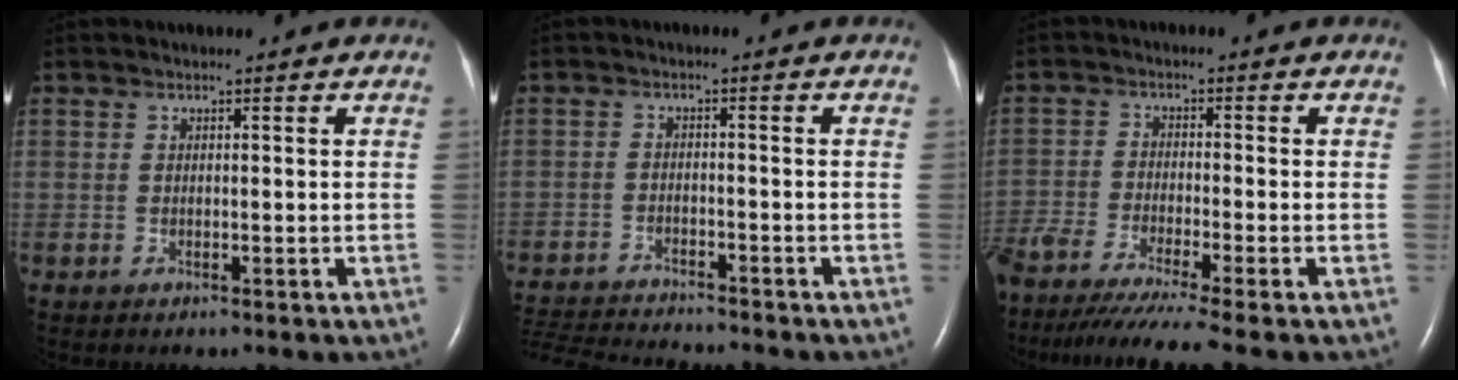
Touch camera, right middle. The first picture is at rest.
{"total": 11.8, "force": [-11.2, 1.1, 3.6], "torque": [-0.074, -0.010, -0.177]}
{"total": 12.0, "force": [-10.1, -1.5, 6.3], "torque": [-0.084, -0.043, -0.162]}